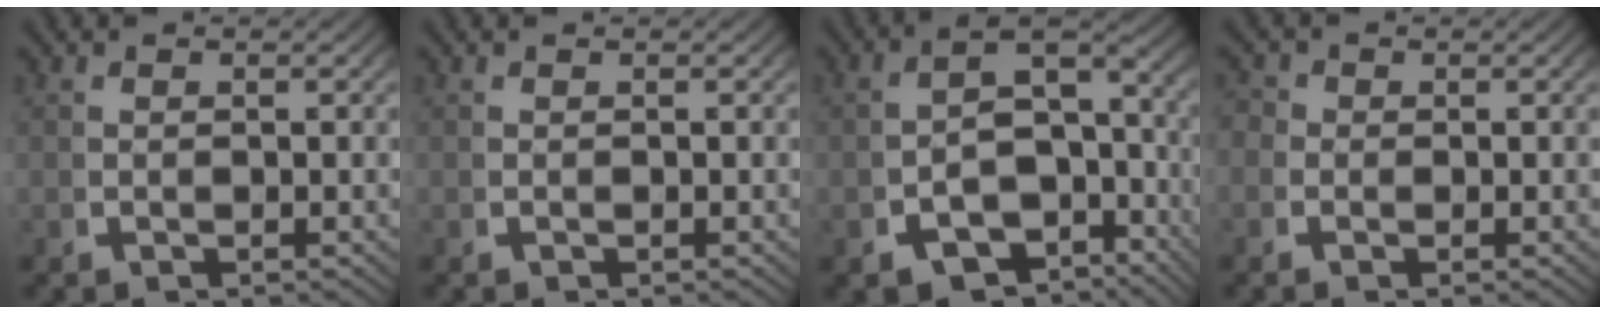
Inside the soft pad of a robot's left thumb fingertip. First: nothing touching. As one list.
[{"total": 0.0}, {"total": 10.8, "force": [-3.7, 7.9, 6.4], "torque": [-0.121, -0.048, -0.045]}, {"total": 1.9, "force": [0.0, 1.8, 0.7], "torque": [-0.008, 0.004, -0.012]}]